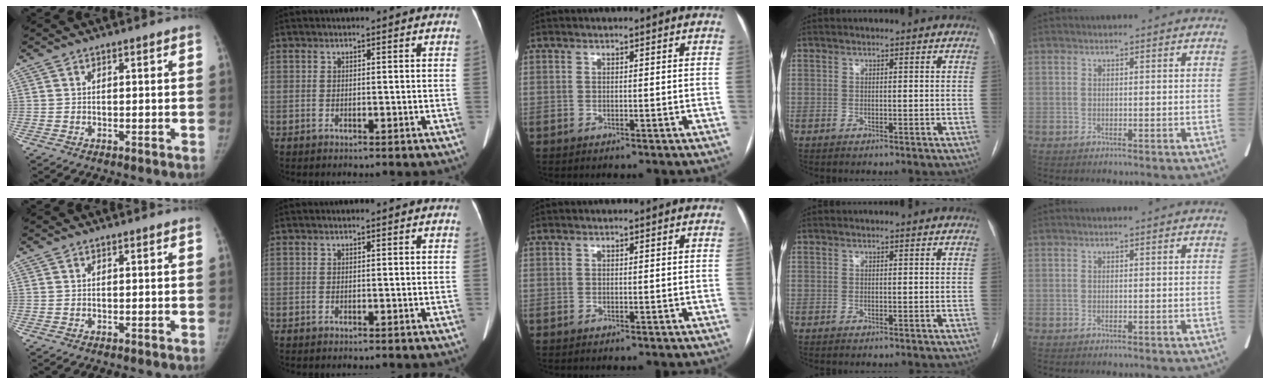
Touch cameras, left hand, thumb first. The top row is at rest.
{}